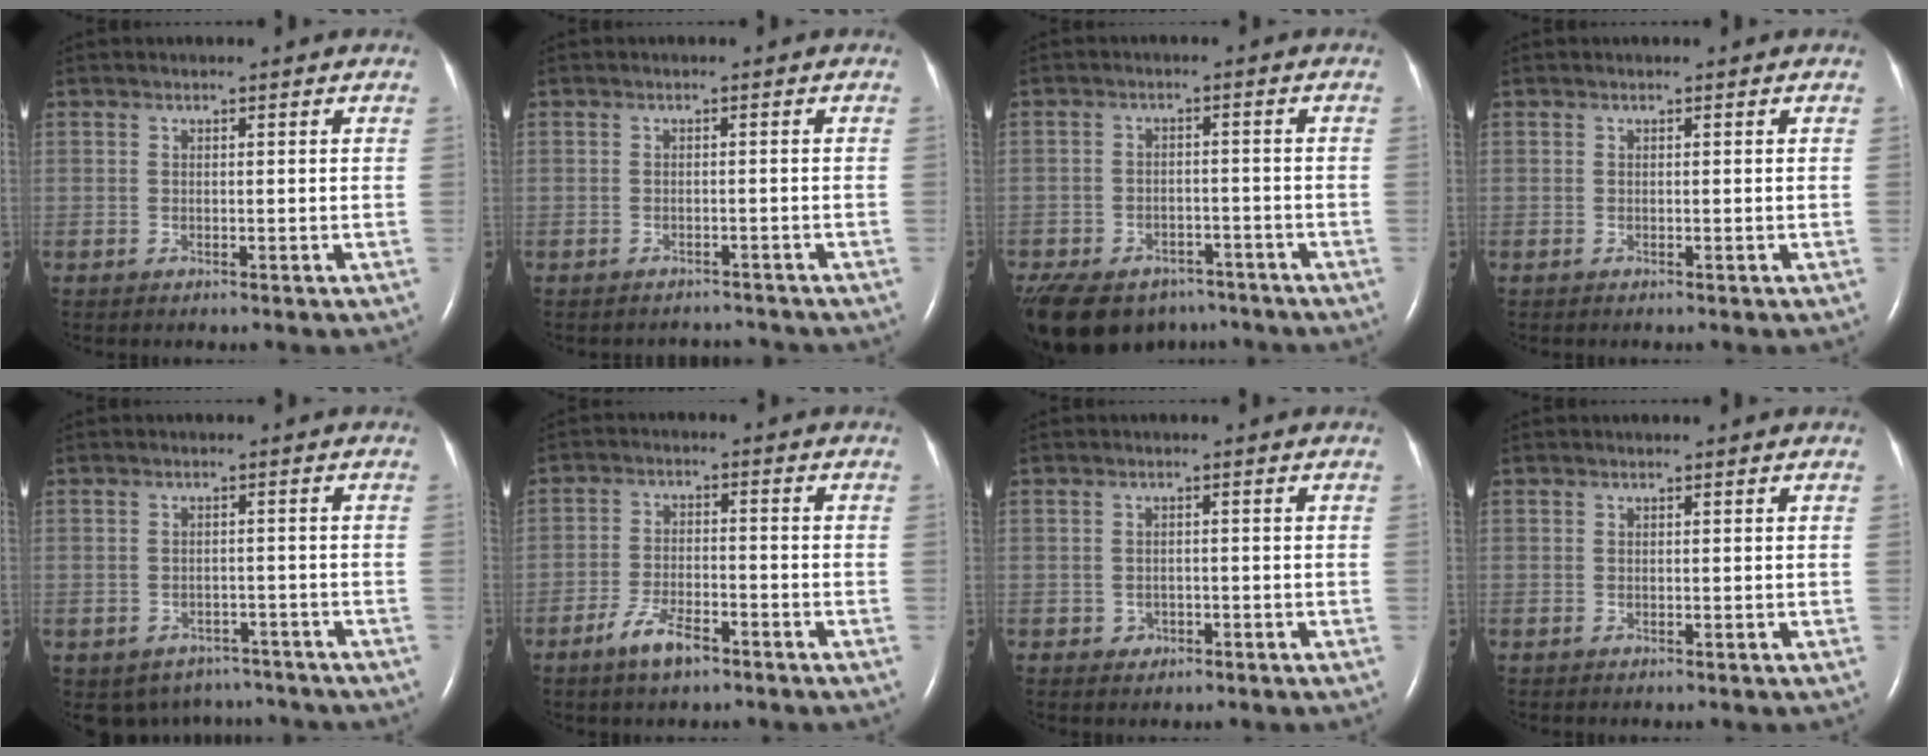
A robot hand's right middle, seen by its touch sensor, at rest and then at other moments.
{"total": 2.5, "force": [-2.4, 0.5, -0.6], "torque": [0.009, -0.005, -0.034]}
{"total": 20.7, "force": [-13.9, 13.0, 8.3], "torque": [-0.264, -0.016, -0.191]}
{"total": 0.0}
{"total": 6.2, "force": [-5.2, 3.4, 0.5], "torque": [-0.001, 0.013, -0.064]}
{"total": 5.7, "force": [-3.8, 1.8, 3.8], "torque": [-0.079, -0.002, -0.068]}
{"total": 1.6, "force": [-0.7, 1.4, 0.3], "torque": [-0.002, 0.007, -0.008]}
{"total": 0.0}